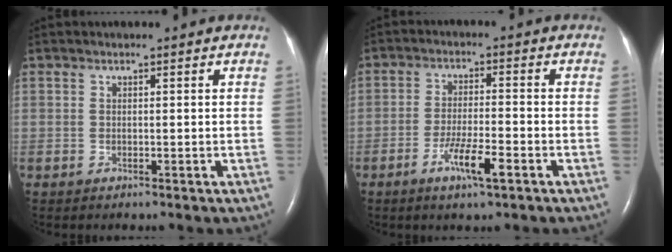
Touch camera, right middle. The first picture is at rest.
{"total": 5.8, "force": [-3.1, 0.4, 4.9], "torque": [-0.096, -0.007, -0.055]}